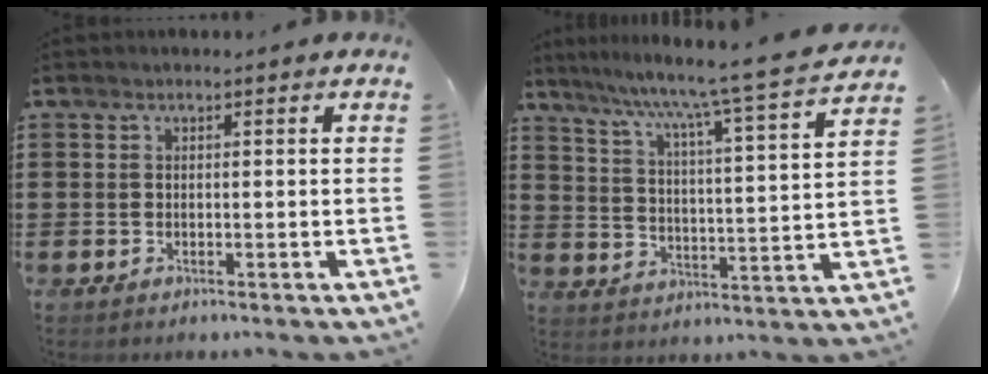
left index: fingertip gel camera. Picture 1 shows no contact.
{"total": 7.1, "force": [6.1, -1.5, 3.4], "torque": [-0.083, -0.059, 0.088]}